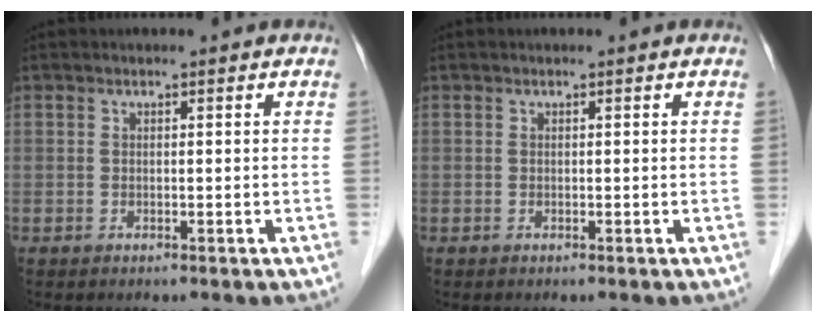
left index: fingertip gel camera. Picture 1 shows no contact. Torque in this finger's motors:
{"motor_torque": [-0.01, 0.00, 0.00, 0.00]}